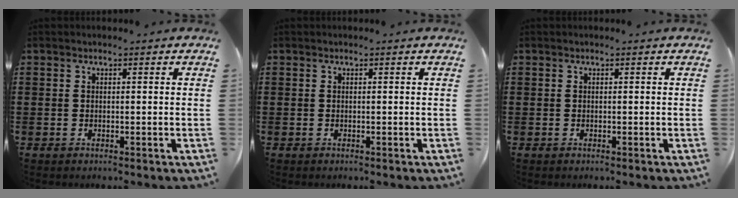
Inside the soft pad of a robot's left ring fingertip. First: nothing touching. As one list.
[{"total": 0.0}, {"total": 0.0}]